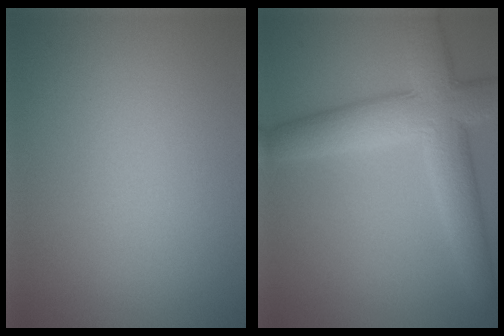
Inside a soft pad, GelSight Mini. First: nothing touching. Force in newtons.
{"total": 7.4, "press": 7.4, "slide": 0.3}